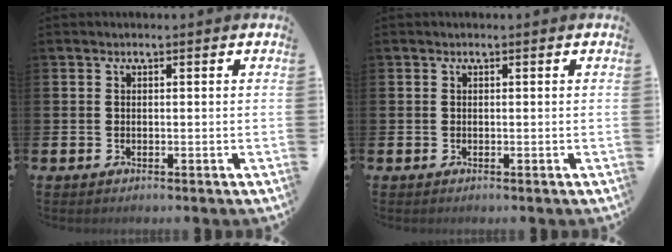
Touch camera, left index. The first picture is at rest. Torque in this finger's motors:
{"motor_torque": [0.03, 0.01, 0.01, 0.00]}